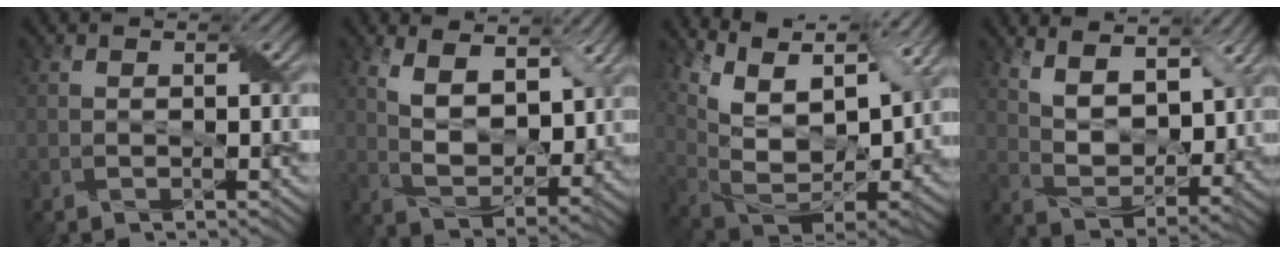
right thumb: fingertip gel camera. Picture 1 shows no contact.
{"total": 9.8, "force": [4.6, 5.0, 7.1], "torque": [-0.145, -0.005, 0.084]}
{"total": 16.7, "force": [9.7, 7.8, 11.2], "torque": [-0.219, 0.029, 0.165]}
{"total": 10.1, "force": [6.0, 4.9, 6.6], "torque": [-0.142, -0.003, 0.106]}